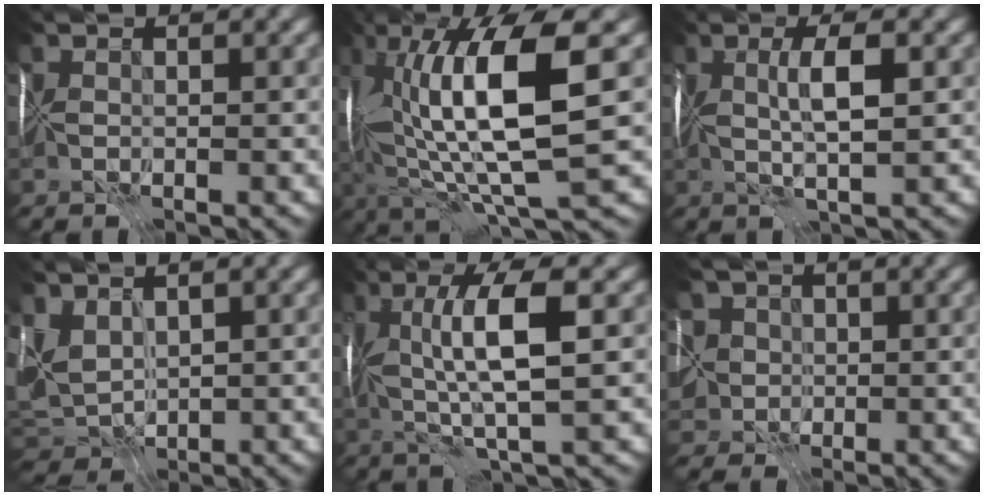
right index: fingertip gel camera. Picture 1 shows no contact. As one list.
[{"total": 10.9, "force": [1.5, 2.0, 10.6], "torque": [-0.177, -0.006, 0.032]}, {"total": 2.7, "force": [0.2, -0.8, 2.6], "torque": [-0.037, -0.003, 0.006]}, {"total": 2.6, "force": [0.8, 1.7, 1.8], "torque": [-0.030, -0.002, 0.013]}, {"total": 5.6, "force": [0.4, -0.1, 5.6], "torque": [-0.086, 0.000, 0.008]}, {"total": 6.2, "force": [0.5, 5.4, 3.0], "torque": [-0.058, 0.013, -0.026]}]